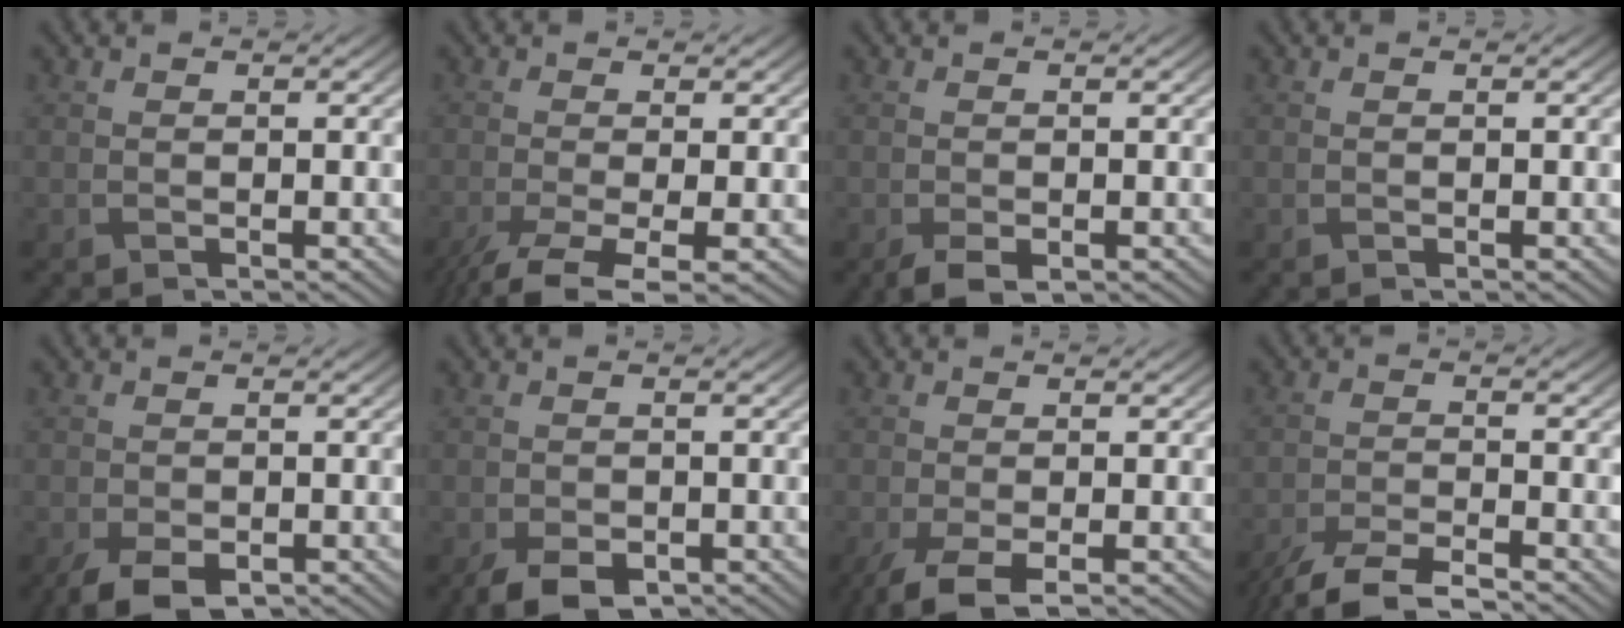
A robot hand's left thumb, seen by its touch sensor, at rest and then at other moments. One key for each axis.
{"total": 6.1, "fx": -3.4, "fy": 1.6, "fz": 4.8, "tx": -0.100, "ty": -0.016, "tz": -0.064}
{"total": 2.5, "fx": -1.5, "fy": 1.2, "fz": 1.6, "tx": -0.035, "ty": -0.006, "tz": -0.022}
{"total": 0.0}
{"total": 4.6, "fx": -3.0, "fy": 2.2, "fz": 2.8, "tx": -0.055, "ty": -0.011, "tz": -0.049}
{"total": 4.3, "fx": -2.7, "fy": 2.3, "fz": 2.4, "tx": -0.044, "ty": -0.011, "tz": -0.045}
{"total": 4.3, "fx": -2.8, "fy": 1.3, "fz": 3.1, "tx": -0.067, "ty": -0.012, "tz": -0.053}
{"total": 5.9, "fx": -4.9, "fy": 1.1, "fz": 3.0, "tx": -0.059, "ty": -0.009, "tz": -0.094}